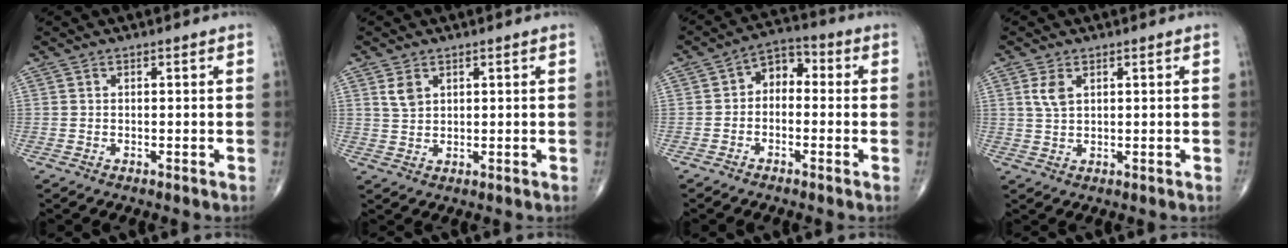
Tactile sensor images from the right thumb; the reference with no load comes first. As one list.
[{"total": 2.9, "force": [1.5, 1.9, 1.7], "torque": [-0.028, -0.006, 0.034]}, {"total": 5.9, "force": [-0.4, 4.2, 4.1], "torque": [-0.038, 0.031, -0.024]}, {"total": 3.2, "force": [1.3, 1.7, 2.4], "torque": [-0.047, -0.001, 0.031]}]